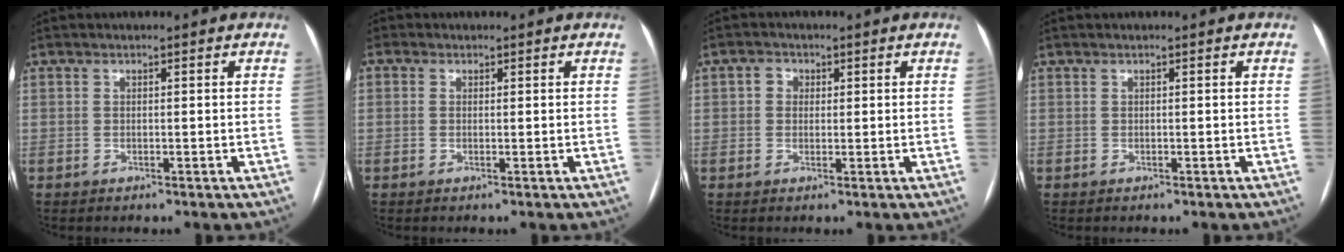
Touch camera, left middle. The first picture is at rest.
{"total": 2.0, "force": [-1.9, -0.1, -0.8], "torque": [0.006, 0.006, -0.022]}
{"total": 2.0, "force": [0.5, 1.8, 0.8], "torque": [-0.014, 0.010, 0.005]}
{"total": 0.0}